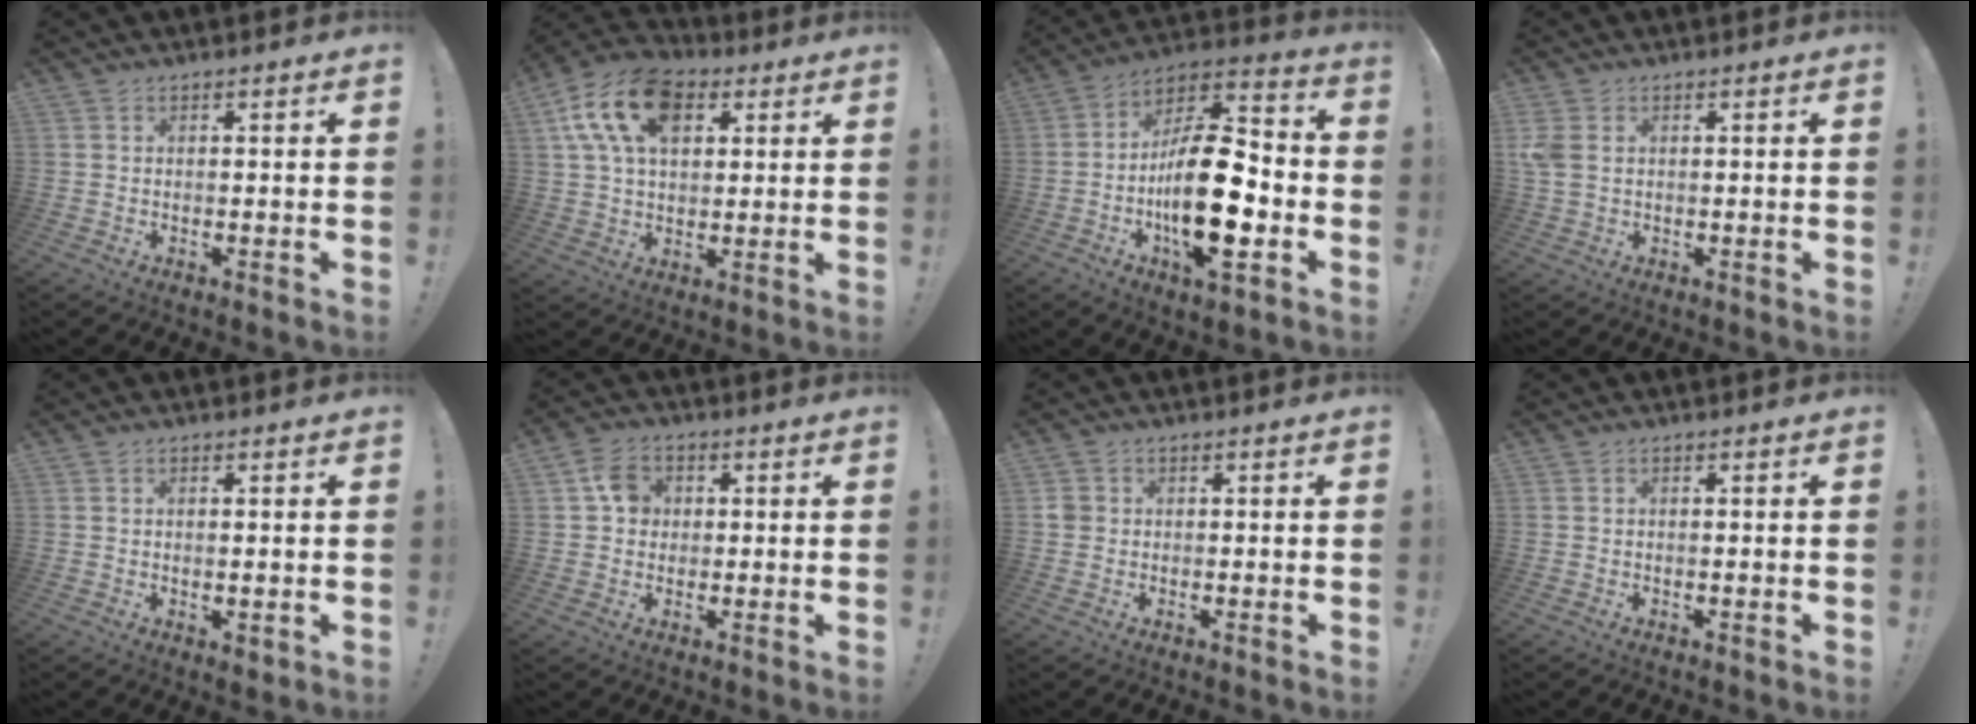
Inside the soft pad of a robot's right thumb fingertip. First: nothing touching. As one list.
[{"total": 17.3, "force": [6.8, 11.1, 11.4], "torque": [-0.198, -0.017, 0.124]}, {"total": 22.5, "force": [-5.1, 9.4, 19.8], "torque": [-0.352, 0.026, -0.078]}, {"total": 4.3, "force": [1.0, 3.0, 3.0], "torque": [-0.076, 0.000, 0.017]}, {"total": 1.6, "force": [0.6, 0.7, 1.3], "torque": [-0.007, -0.007, 0.009]}, {"total": 7.7, "force": [1.7, 6.5, 3.7], "torque": [-0.047, 0.007, 0.036]}, {"total": 2.5, "force": [0.2, 2.3, 1.0], "torque": [-0.010, 0.003, 0.004]}, {"total": 0.0}]